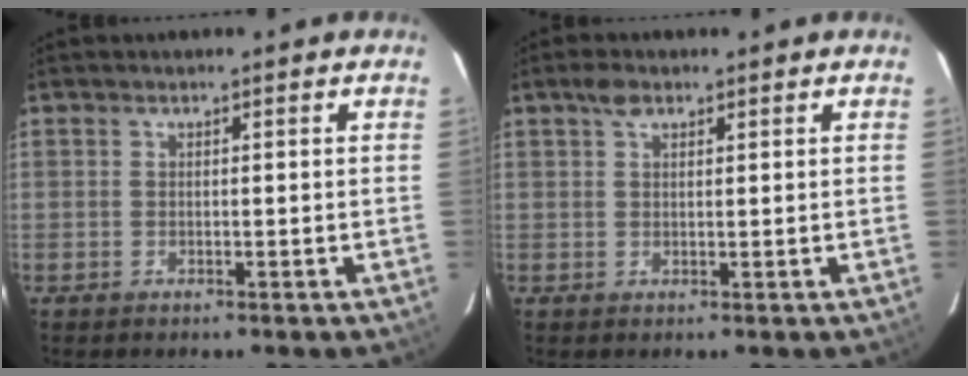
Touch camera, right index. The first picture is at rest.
{"total": 2.6, "force": [1.6, 1.3, 1.5], "torque": [-0.027, 0.009, 0.030]}